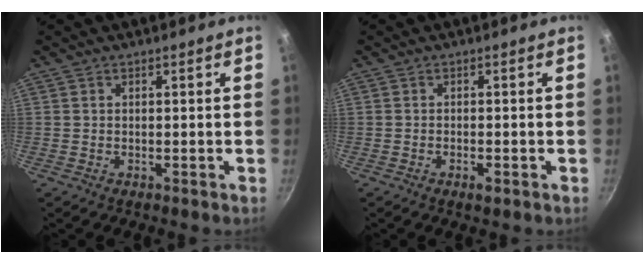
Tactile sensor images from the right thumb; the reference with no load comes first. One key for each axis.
{"total": 1.8, "fx": -0.9, "fy": 0.7, "fz": 1.4, "tx": -0.030, "ty": 0.003, "tz": -0.015}